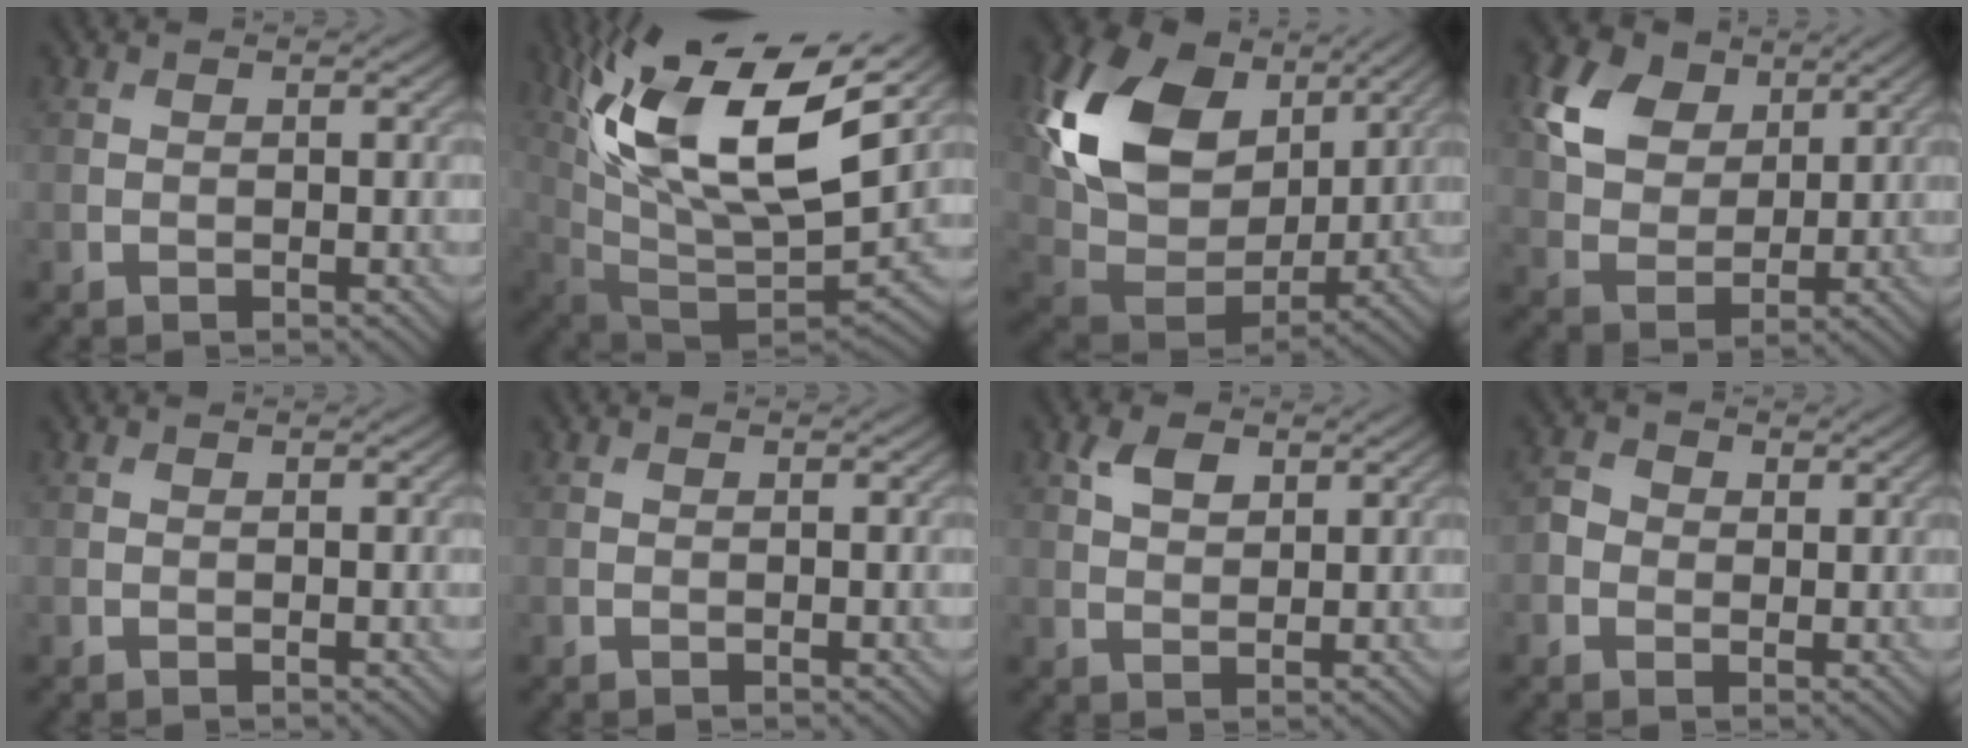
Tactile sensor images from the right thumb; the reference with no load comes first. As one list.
[{"total": 19.4, "force": [8.4, 7.8, 15.6], "torque": [-0.309, 0.020, 0.144]}, {"total": 17.1, "force": [6.1, 11.6, 11.0], "torque": [-0.257, 0.010, 0.126]}, {"total": 8.7, "force": [4.2, 6.0, 4.8], "torque": [-0.120, 0.009, 0.066]}, {"total": 0.0}, {"total": 0.0}, {"total": 3.4, "force": [1.7, 2.0, 2.1], "torque": [-0.045, 0.001, 0.033]}, {"total": 2.4, "force": [0.0, 2.2, 1.1], "torque": [-0.026, 0.000, -0.005]}]